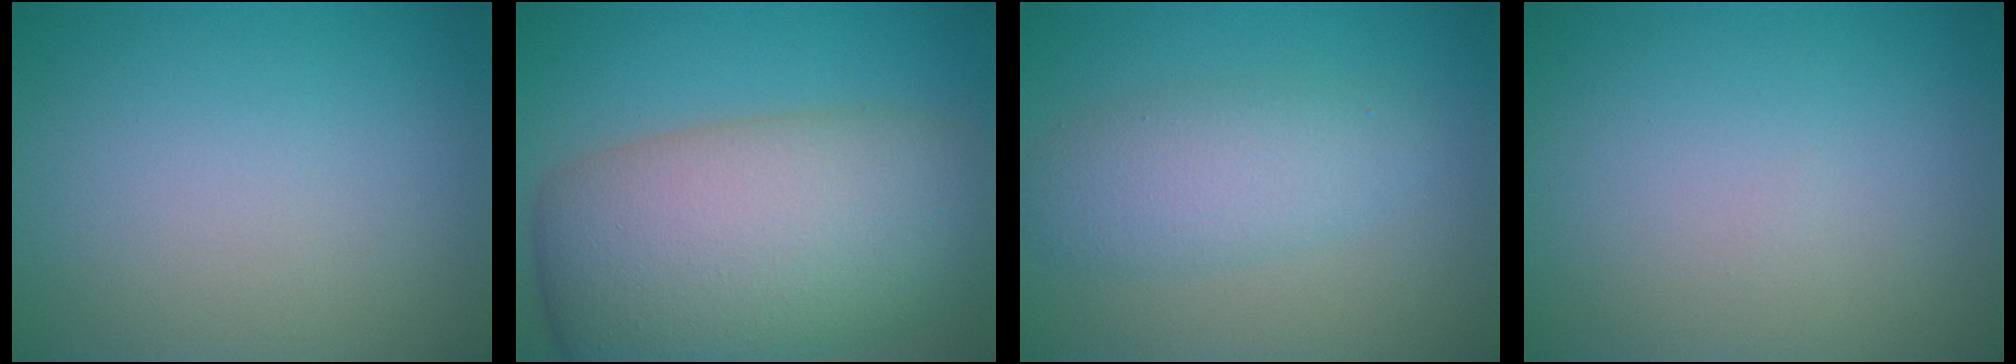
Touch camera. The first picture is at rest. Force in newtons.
{"total": 12.7, "press": 12.6, "slide": 0.7}
{"total": 4.1, "press": 4.1, "slide": 0.1}
{"total": 0.0}